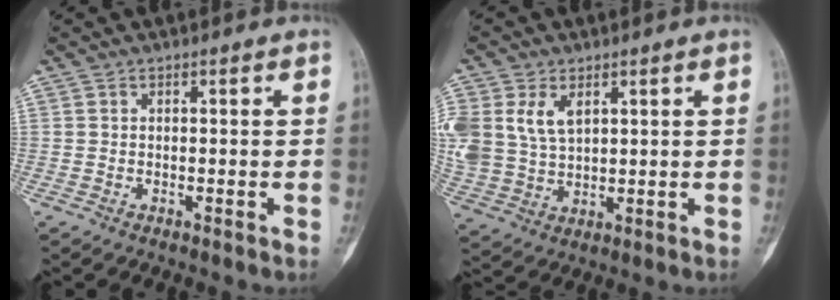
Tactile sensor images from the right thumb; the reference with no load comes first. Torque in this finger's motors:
{"motor_torque": [-0.16, 1.49, 0.42, -0.25, 0.09]}